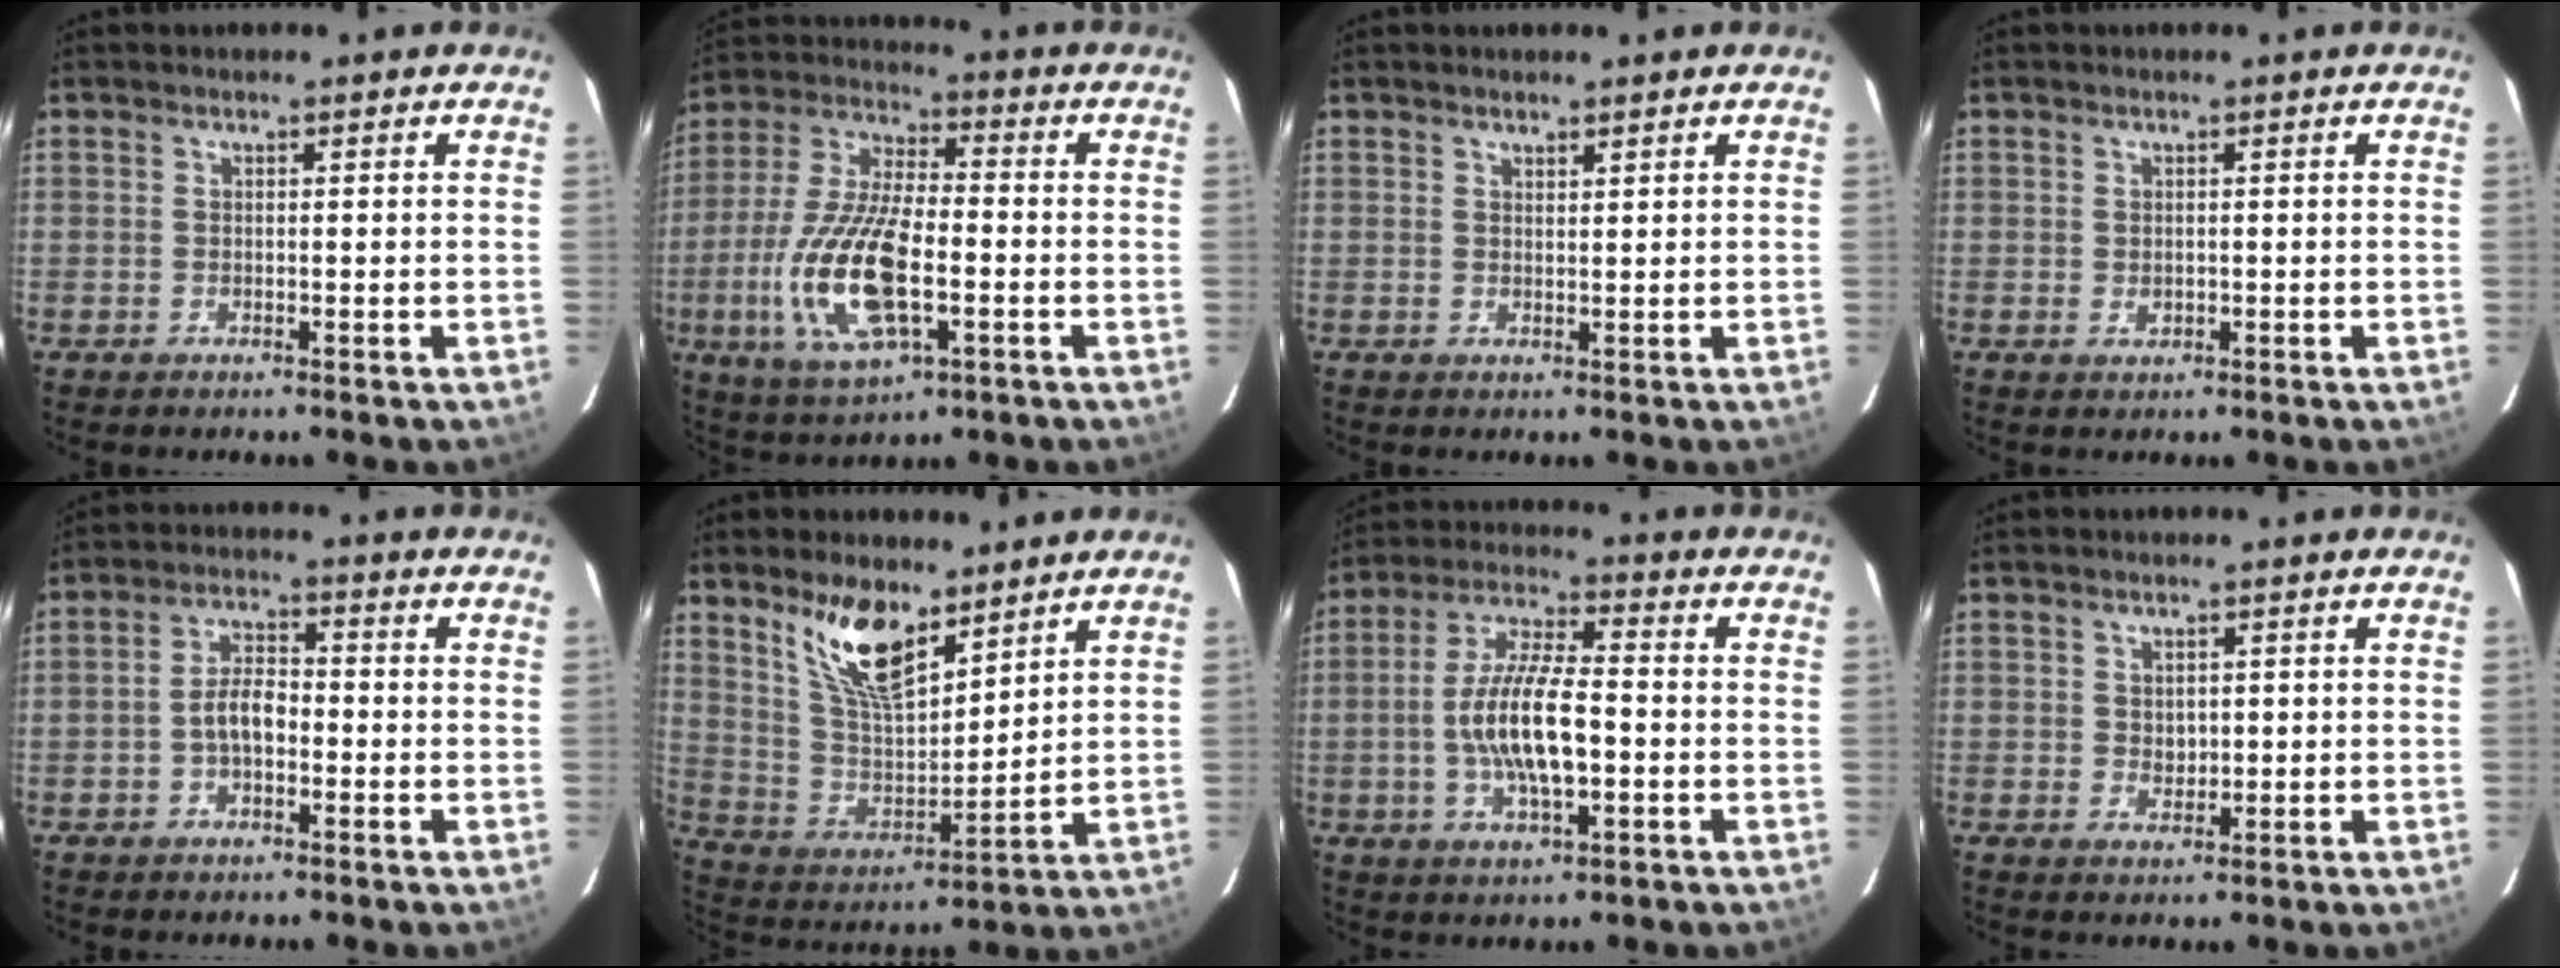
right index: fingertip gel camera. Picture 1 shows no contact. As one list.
[{"total": 17.7, "force": [-4.7, 7.1, 15.6], "torque": [-0.333, -0.011, -0.085]}, {"total": 1.3, "force": [1.2, 0.2, 0.4], "torque": [-0.008, -0.002, 0.020]}, {"total": 1.0, "force": [0.0, 1.0, 0.4], "torque": [-0.004, 0.001, 0.001]}, {"total": 4.7, "force": [-1.6, 2.4, 3.7], "torque": [-0.073, 0.013, -0.028]}, {"total": 13.3, "force": [8.9, 5.0, 8.5], "torque": [-0.160, 0.000, 0.179]}, {"total": 11.9, "force": [-2.0, 3.5, 11.2], "torque": [-0.224, 0.003, -0.037]}, {"total": 2.0, "force": [0.4, 1.7, 1.0], "torque": [-0.013, 0.002, 0.010]}]